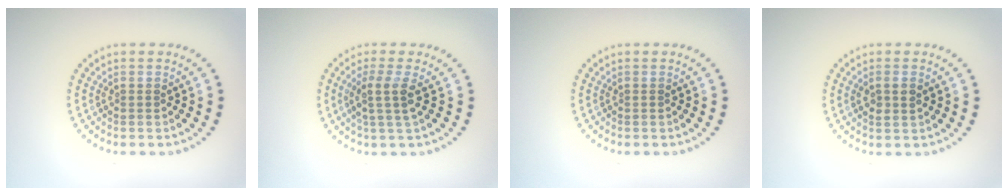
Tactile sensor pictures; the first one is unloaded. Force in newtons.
{"total": 2.3, "press": 1.9, "slide": 1.4}
{"total": 0.0}
{"total": 1.6, "press": 1.5, "slide": 0.3}